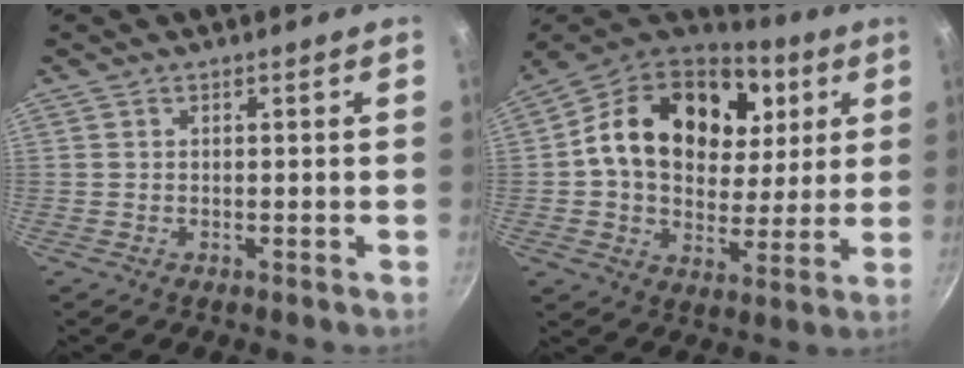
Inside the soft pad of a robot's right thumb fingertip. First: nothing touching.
{"total": 23.8, "force": [7.1, 17.1, 14.9], "torque": [-0.235, -0.004, 0.110]}